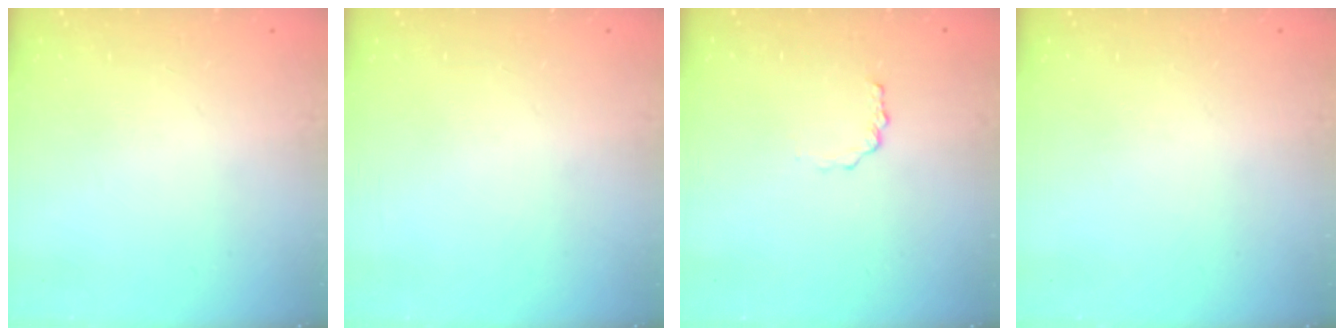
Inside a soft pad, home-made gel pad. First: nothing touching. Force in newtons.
{"total": 0.0}
{"total": 1.7, "press": 1.6, "slide": 0.2}
{"total": 0.0}